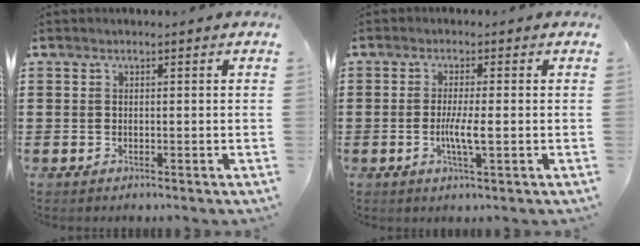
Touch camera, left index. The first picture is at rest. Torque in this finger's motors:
{"motor_torque": [0.69, 0.12, 0.13, 0.07]}